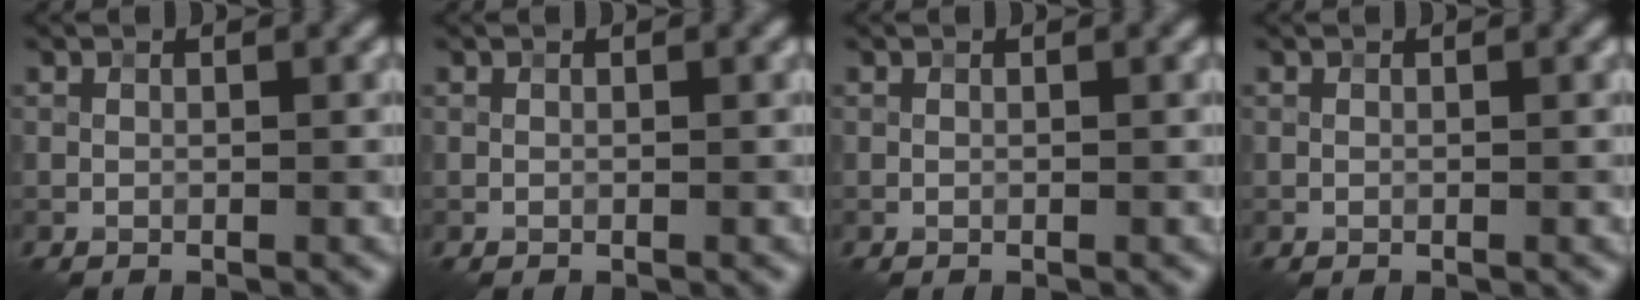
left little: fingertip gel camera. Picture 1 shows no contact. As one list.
[{"total": 0.0}, {"total": 0.0}, {"total": 0.0}]